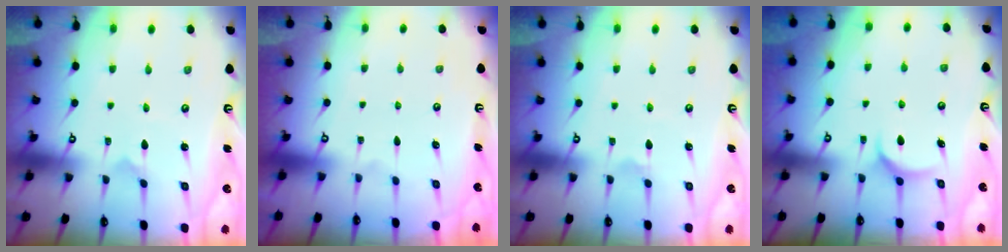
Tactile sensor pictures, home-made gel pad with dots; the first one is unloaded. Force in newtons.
{"total": 0.0}
{"total": 1.6, "press": 1.6, "slide": 0.3}
{"total": 6.7, "press": 6.7, "slide": 0.4}